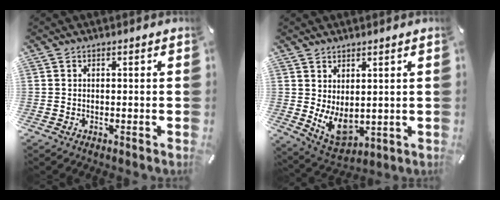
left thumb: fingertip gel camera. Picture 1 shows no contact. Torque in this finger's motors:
{"motor_torque": [0.62, 1.95, 0.61, -0.58, 0.08]}